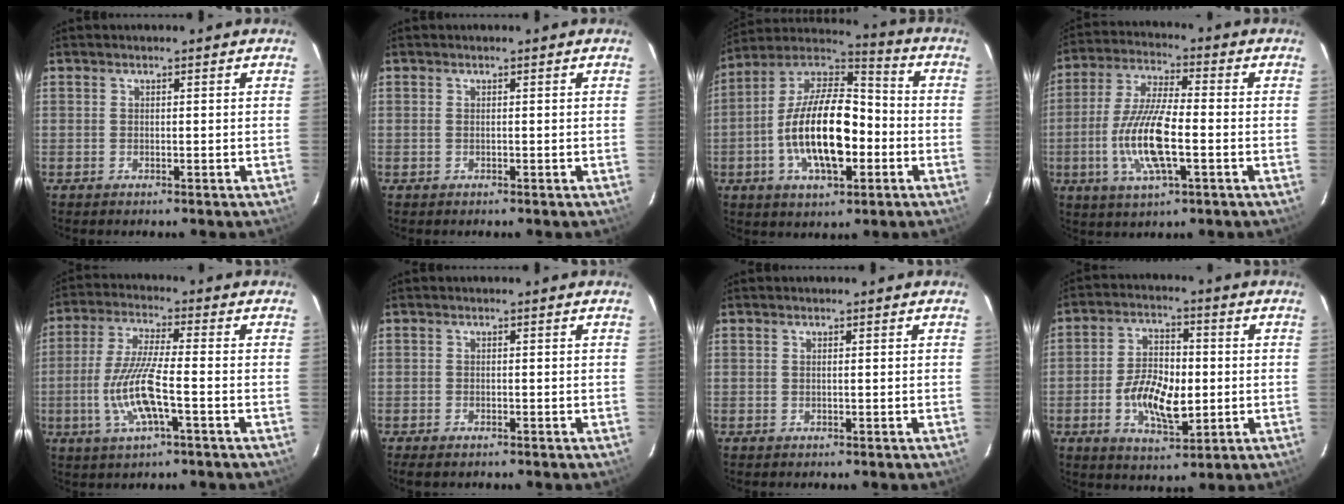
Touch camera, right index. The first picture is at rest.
{"total": 0.0}
{"total": 18.7, "force": [-4.3, 8.5, 16.1], "torque": [-0.304, 0.007, -0.081]}
{"total": 13.1, "force": [-3.1, 3.4, 12.3], "torque": [-0.253, -0.004, -0.063]}
{"total": 10.8, "force": [-3.3, 1.6, 10.2], "torque": [-0.212, -0.006, -0.062]}
{"total": 2.3, "force": [-1.8, 0.8, 1.1], "torque": [-0.027, -0.008, -0.033]}
{"total": 0.0}
{"total": 10.9, "force": [-2.0, 5.6, 9.2], "torque": [-0.176, 0.006, -0.030]}